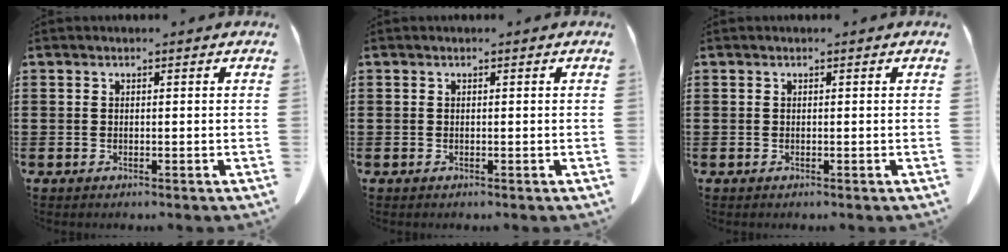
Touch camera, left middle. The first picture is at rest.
{"total": 0.0}
{"total": 0.0}